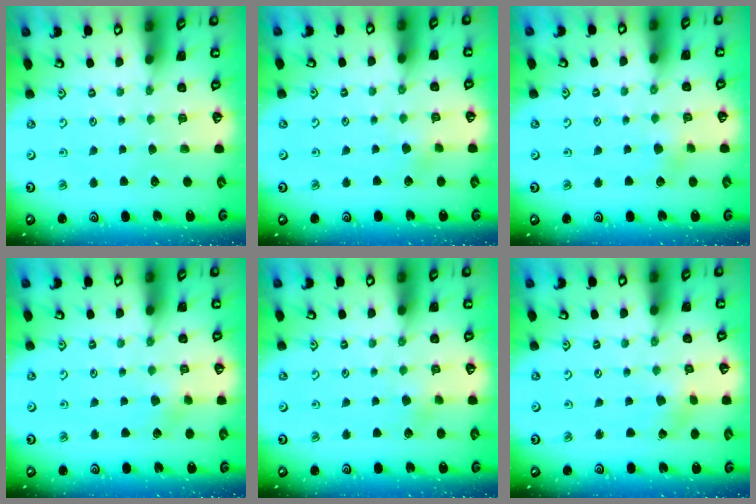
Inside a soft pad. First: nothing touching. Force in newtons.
{"total": 1.9, "press": 1.9, "slide": 0.2}
{"total": 3.0, "press": 2.9, "slide": 0.5}
{"total": 3.4, "press": 3.4, "slide": 0.3}
{"total": 1.9, "press": 1.9, "slide": 0.2}
{"total": 1.6, "press": 1.6, "slide": 0.2}